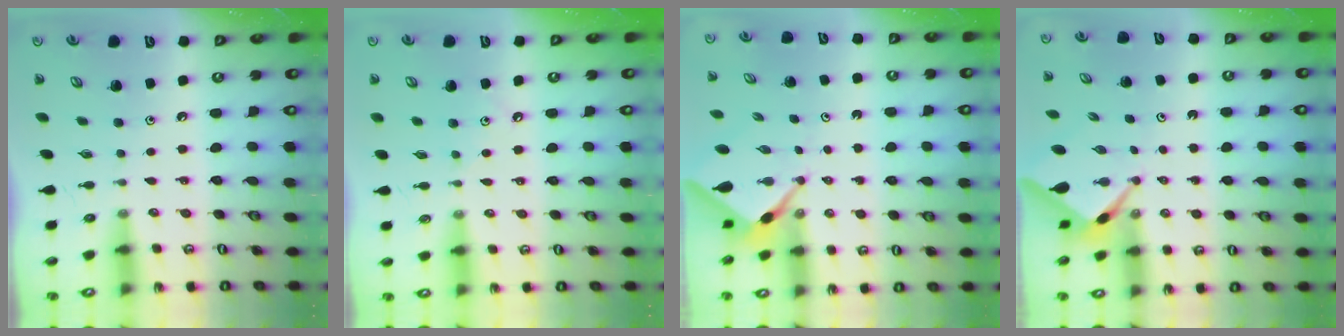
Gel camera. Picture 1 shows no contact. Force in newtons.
{"total": 4.2, "press": 4.2, "slide": 0.7}
{"total": 2.8, "press": 2.8, "slide": 0.3}
{"total": 2.4, "press": 2.4, "slide": 0.3}